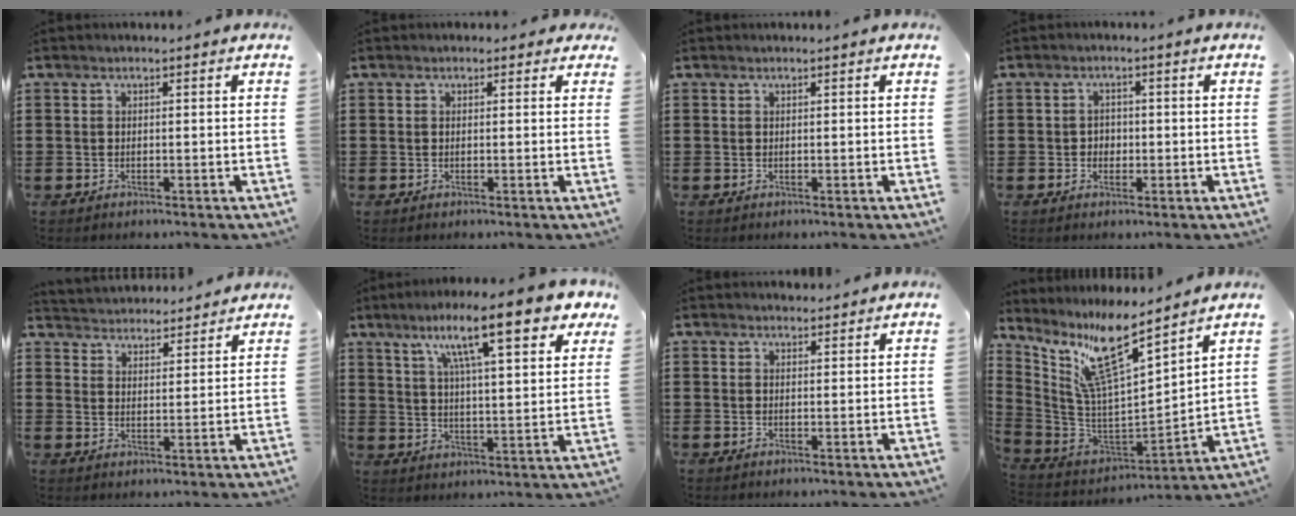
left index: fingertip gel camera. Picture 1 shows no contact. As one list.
[{"total": 1.0, "force": [0.3, 0.9, 0.3], "torque": [-0.008, 0.008, 0.004]}, {"total": 0.0}, {"total": 1.7, "force": [-0.2, 1.6, 0.6], "torque": [-0.016, 0.005, -0.007]}, {"total": 3.7, "force": [3.6, 0.6, -0.7], "torque": [-0.005, -0.019, 0.064]}, {"total": 14.1, "force": [9.3, 2.0, 10.4], "torque": [-0.182, -0.028, 0.146]}, {"total": 1.6, "force": [1.6, 0.4, 0.0], "torque": [-0.004, 0.003, 0.032]}, {"total": 13.0, "force": [9.4, 1.9, 8.7], "torque": [-0.205, -0.081, 0.155]}]